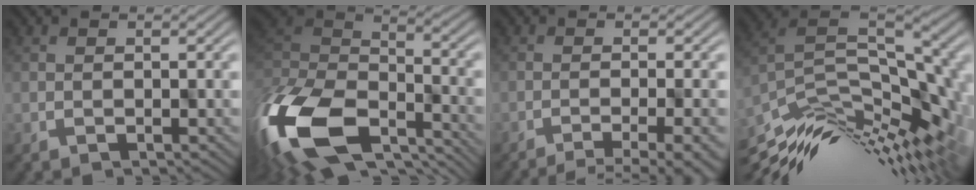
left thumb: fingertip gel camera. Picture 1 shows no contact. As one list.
[{"total": 15.4, "force": [-6.2, 8.5, 11.2], "torque": [-0.291, -0.041, -0.079]}, {"total": 7.0, "force": [-5.0, 0.9, 4.8], "torque": [-0.071, -0.002, -0.061]}, {"total": 11.5, "force": [-5.1, 3.6, 9.7], "torque": [-0.199, 0.000, -0.092]}]